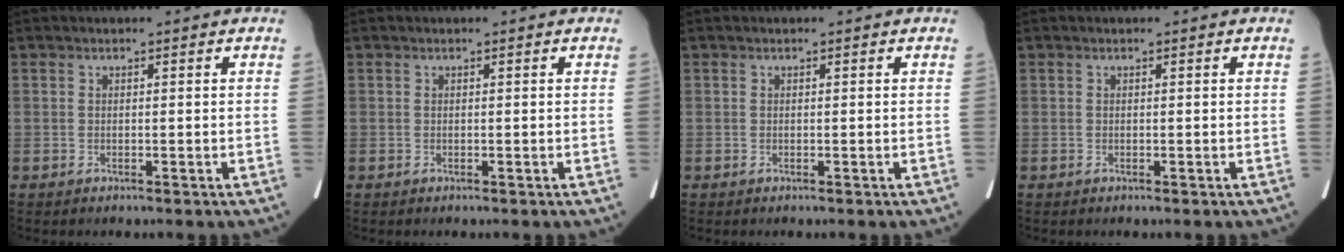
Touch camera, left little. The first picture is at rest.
{"total": 0.0}
{"total": 0.0}
{"total": 0.0}